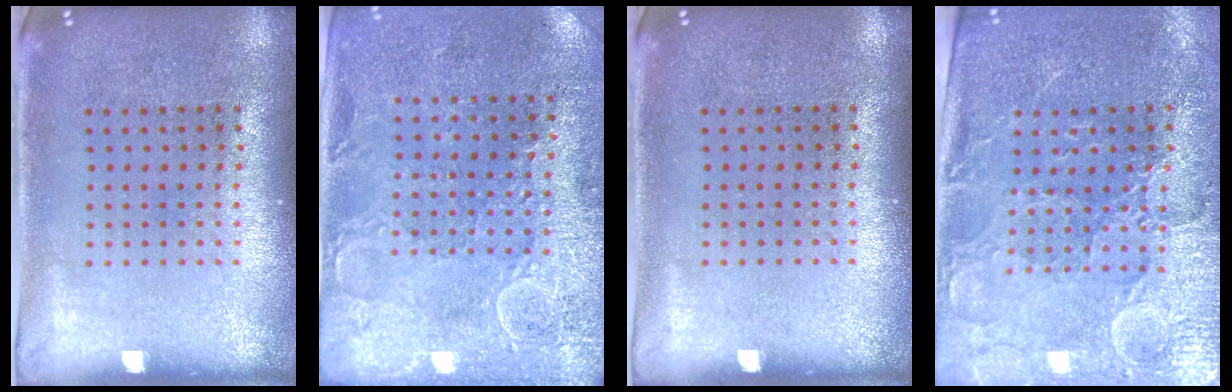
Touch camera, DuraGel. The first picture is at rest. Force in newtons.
{"total": 2.7, "press": 2.6, "slide": 0.8}
{"total": 0.0}
{"total": 3.5, "press": 3.3, "slide": 1.2}